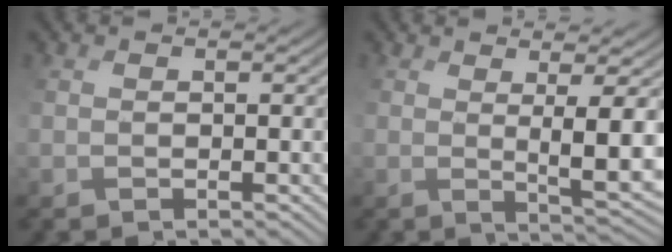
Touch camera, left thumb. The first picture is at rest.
{"total": 6.4, "force": [1.8, 1.0, 6.0], "torque": [-0.107, -0.003, 0.039]}